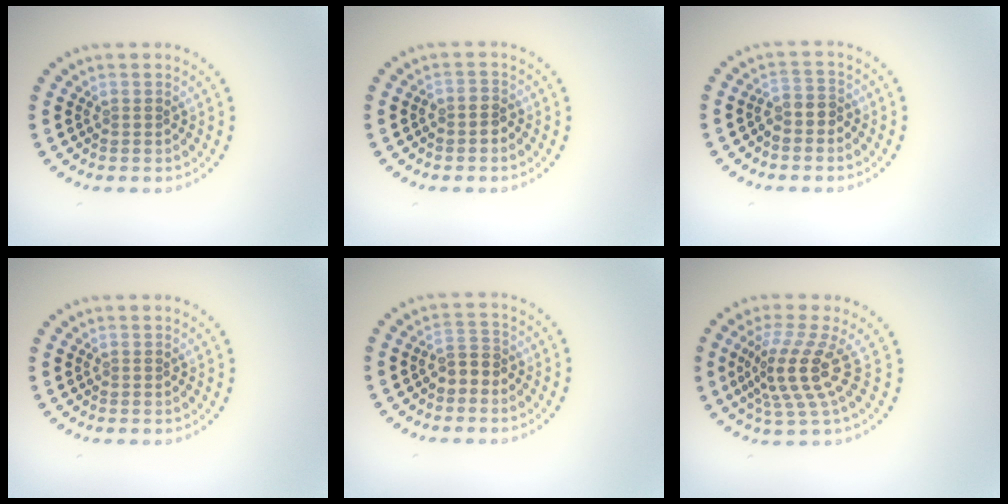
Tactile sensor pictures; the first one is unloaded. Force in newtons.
{"total": 1.0, "press": 0.7, "slide": 0.6}
{"total": 1.8, "press": 1.6, "slide": 0.9}
{"total": 0.0}
{"total": 2.0, "press": 1.8, "slide": 0.9}
{"total": 4.5, "press": 3.1, "slide": 3.2}